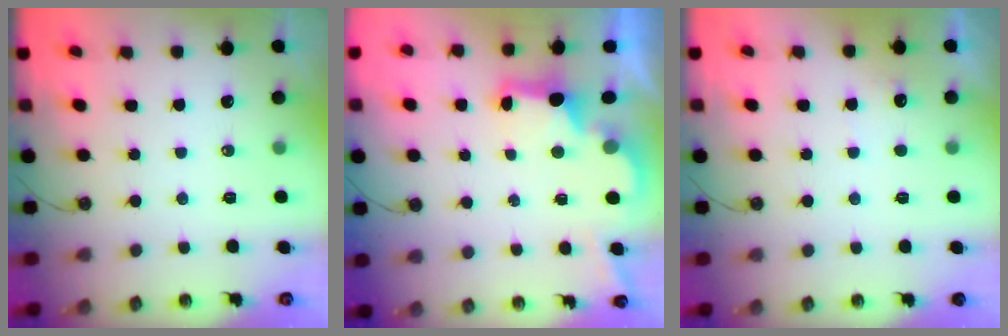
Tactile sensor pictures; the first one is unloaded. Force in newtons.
{"total": 2.9, "press": 2.8, "slide": 0.9}
{"total": 3.7, "press": 3.5, "slide": 1.1}